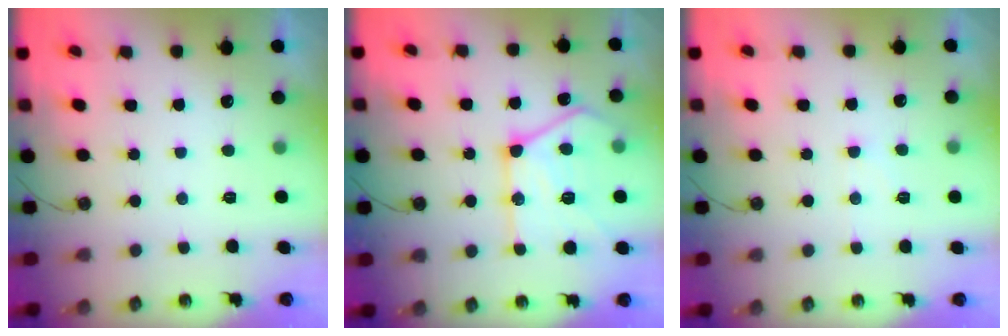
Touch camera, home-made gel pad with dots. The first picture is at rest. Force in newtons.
{"total": 20.3, "press": 20.2, "slide": 1.9}
{"total": 4.7, "press": 4.7, "slide": 0.5}